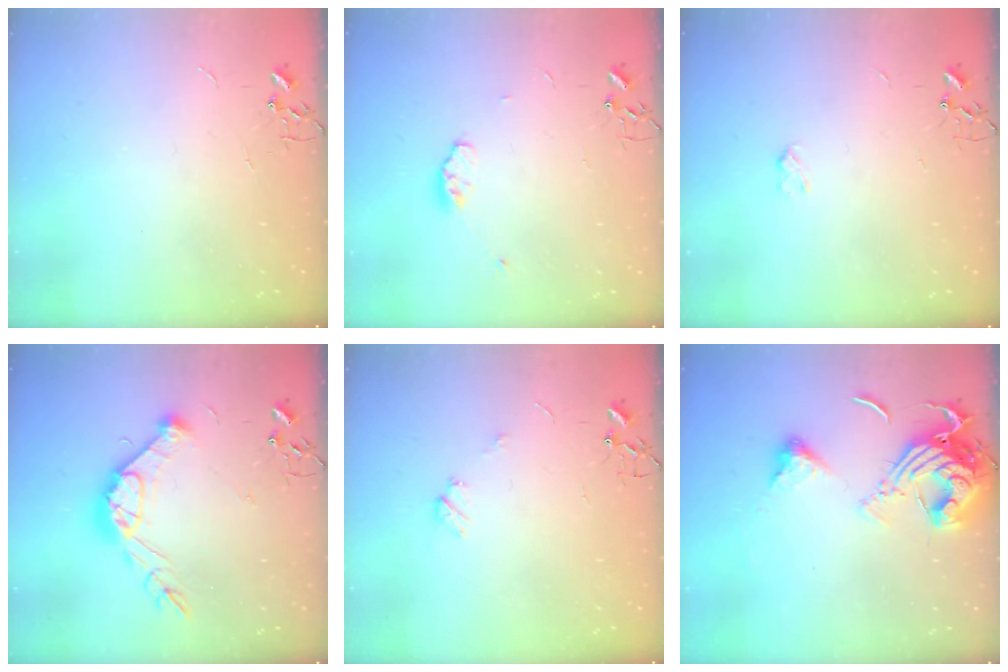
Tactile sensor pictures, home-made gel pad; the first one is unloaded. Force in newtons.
{"total": 5.6, "press": 5.5, "slide": 0.9}
{"total": 2.6, "press": 2.6, "slide": 0.5}
{"total": 15.2, "press": 15.1, "slide": 1.2}
{"total": 4.9, "press": 4.9, "slide": 0.6}
{"total": 14.8, "press": 14.7, "slide": 1.8}